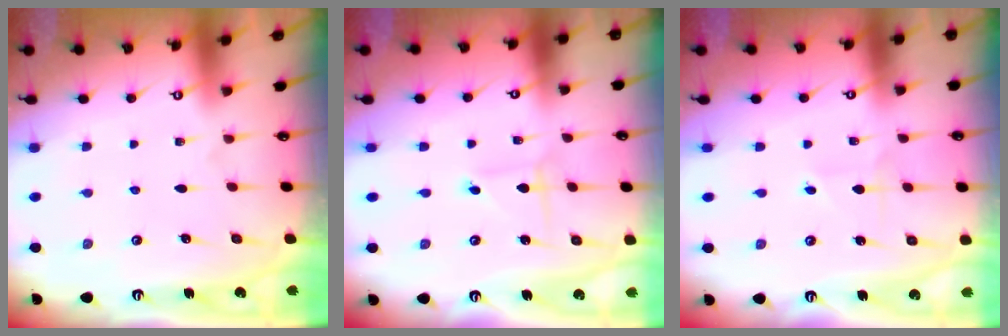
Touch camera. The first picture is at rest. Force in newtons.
{"total": 1.1, "press": 1.1, "slide": 0.1}
{"total": 2.4, "press": 2.4, "slide": 0.2}